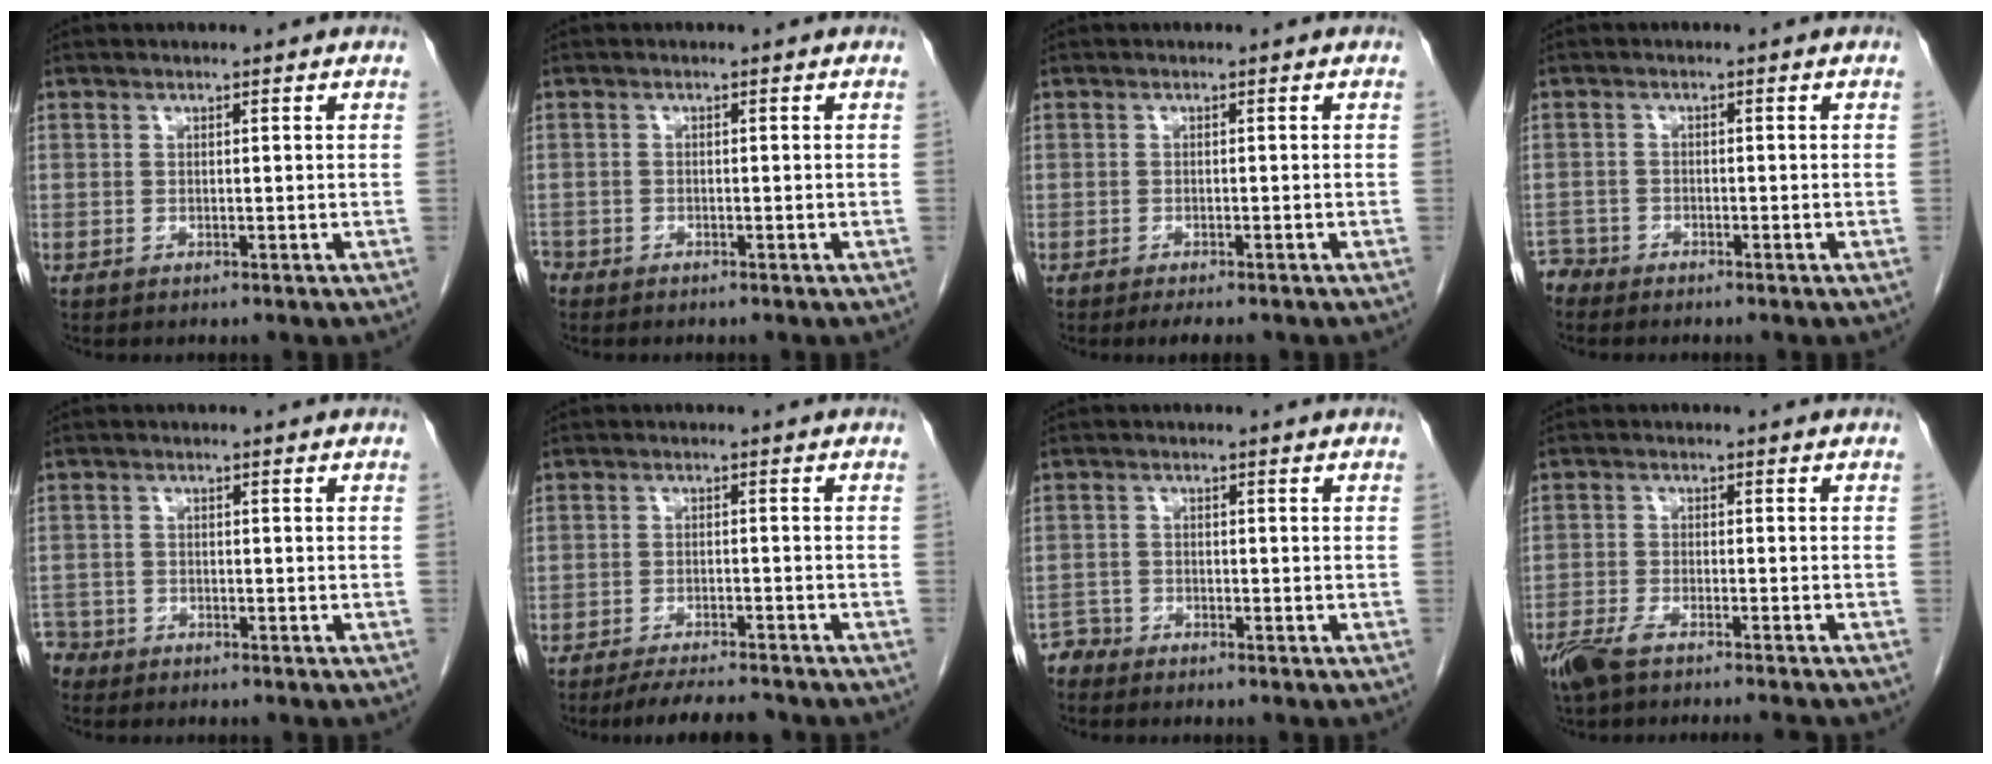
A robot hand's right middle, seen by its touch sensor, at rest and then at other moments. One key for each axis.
{"total": 1.7, "fx": -1.4, "fy": 0.9, "fz": 0.2, "tx": -0.005, "ty": 0.000, "tz": -0.026}
{"total": 4.0, "fx": -3.3, "fy": 0.9, "fz": 2.0, "tx": -0.025, "ty": -0.007, "tz": -0.046}
{"total": 2.2, "fx": -2.1, "fy": 0.5, "fz": -0.6, "tx": 0.017, "ty": -0.003, "tz": -0.042}
{"total": 2.8, "fx": -2.4, "fy": 1.4, "fz": -0.5, "tx": 0.010, "ty": 0.002, "tz": -0.050}
{"total": 7.1, "fx": -6.5, "fy": 0.8, "fz": 2.7, "tx": -0.039, "ty": -0.012, "tz": -0.102}
{"total": 2.0, "fx": -1.8, "fy": 0.4, "fz": -0.7, "tx": 0.022, "ty": -0.002, "tz": -0.036}
{"total": 8.3, "fx": -7.1, "fy": 0.7, "fz": 4.2, "tx": -0.073, "ty": -0.013, "tz": -0.118}